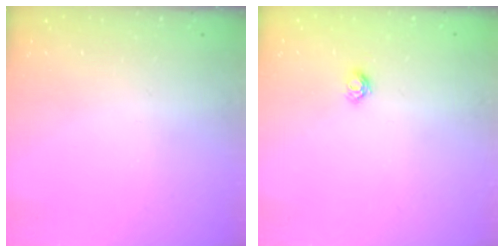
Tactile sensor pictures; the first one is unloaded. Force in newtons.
{"total": 4.6, "press": 4.5, "slide": 0.6}